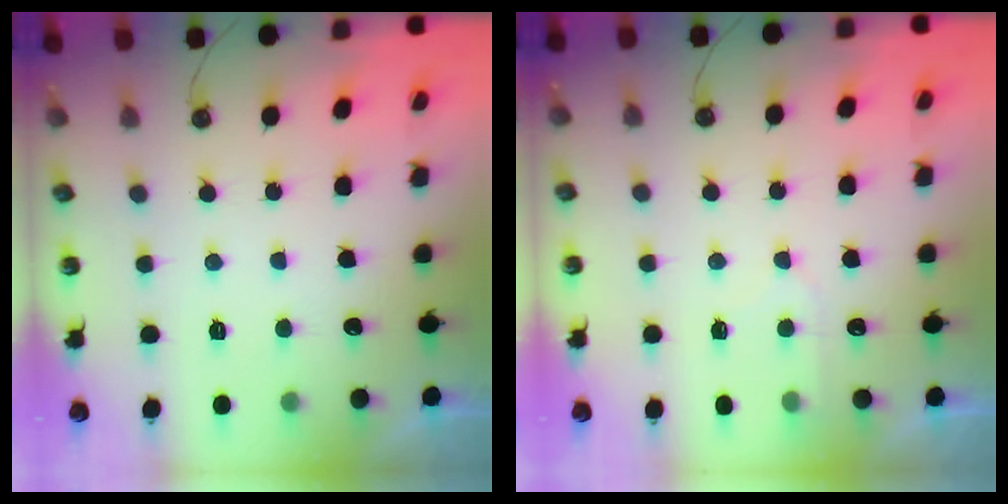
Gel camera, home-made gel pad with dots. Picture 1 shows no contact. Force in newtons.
{"total": 4.8, "press": 4.8, "slide": 0.3}